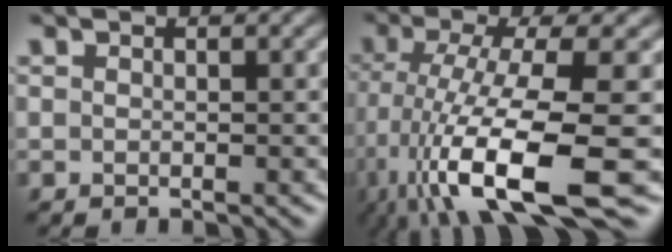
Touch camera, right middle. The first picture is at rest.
{"total": 12.5, "force": [-5.1, 3.4, 10.9], "torque": [-0.219, -0.018, -0.087]}